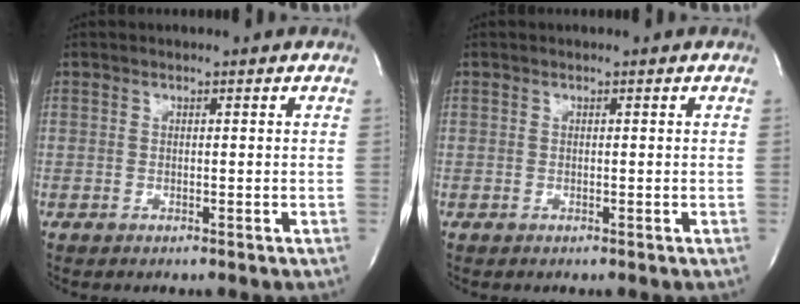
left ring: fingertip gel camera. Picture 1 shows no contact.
{"total": 0.0}